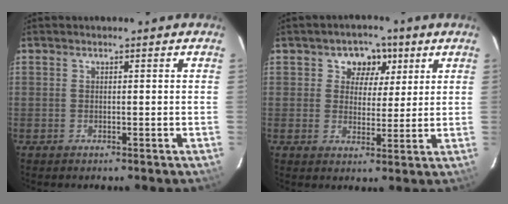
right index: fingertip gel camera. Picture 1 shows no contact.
{"total": 6.0, "force": [2.5, 5.1, 2.0], "torque": [-0.025, 0.005, 0.036]}